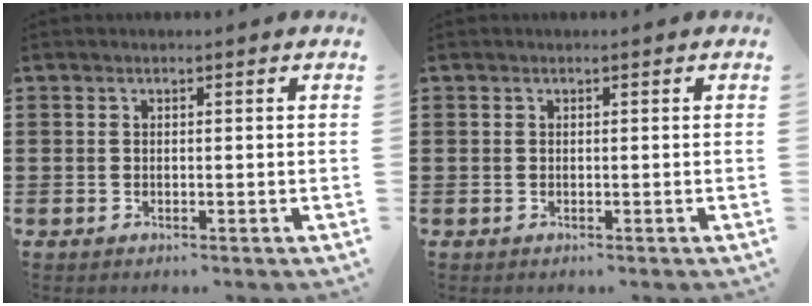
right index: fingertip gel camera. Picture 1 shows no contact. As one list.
[{"total": 0.0}]